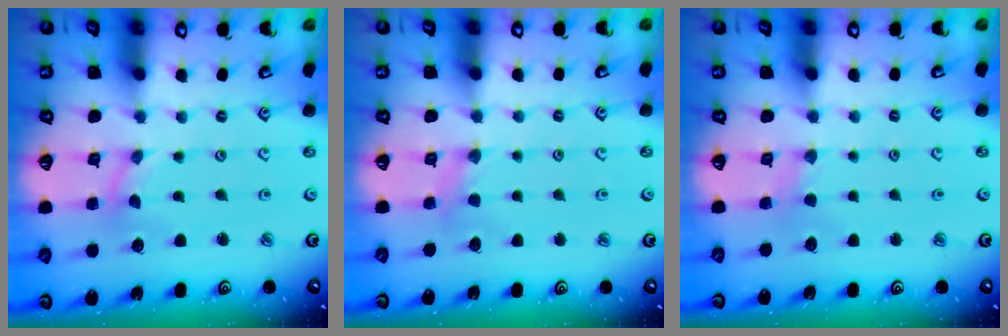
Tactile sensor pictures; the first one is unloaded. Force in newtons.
{"total": 3.1, "press": 3.0, "slide": 0.5}
{"total": 2.4, "press": 2.4, "slide": 0.4}